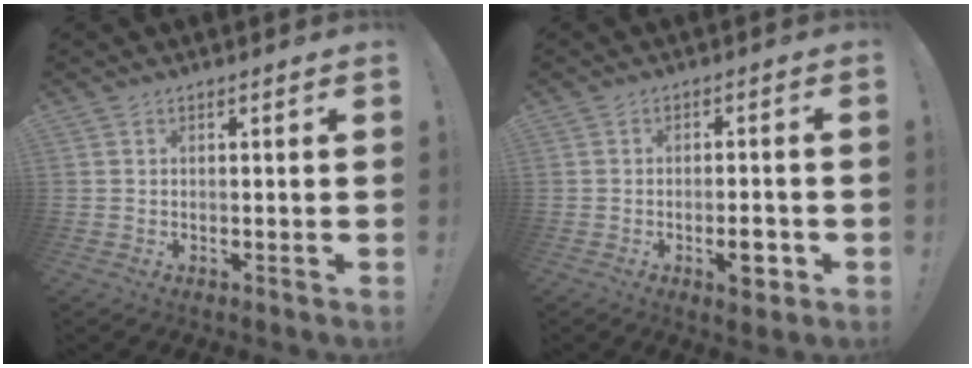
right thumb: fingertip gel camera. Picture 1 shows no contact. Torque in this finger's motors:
{"motor_torque": [0.40, 0.86, 0.35, -0.31, -0.01]}